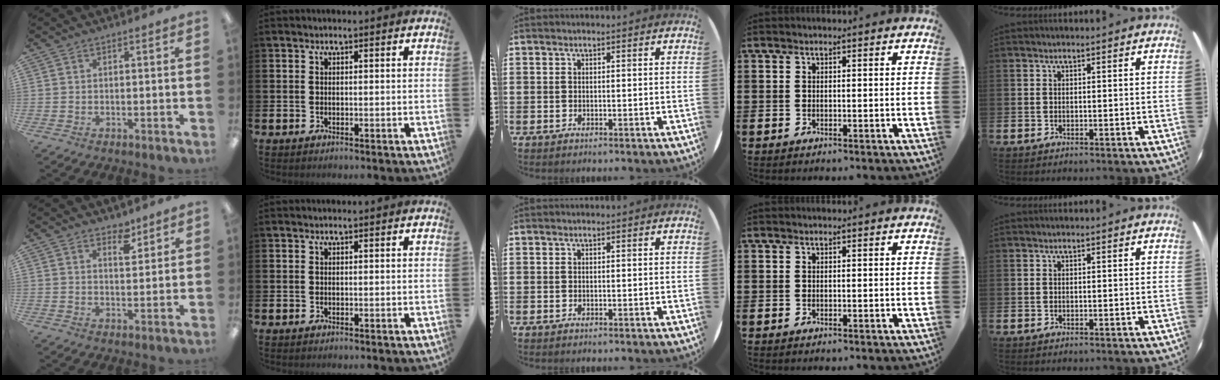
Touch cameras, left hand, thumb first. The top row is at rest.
{"thumb": {"total": 4.5, "force": [3.5, 2.0, 2.0], "torque": [-0.006, -0.025, 0.055]}}